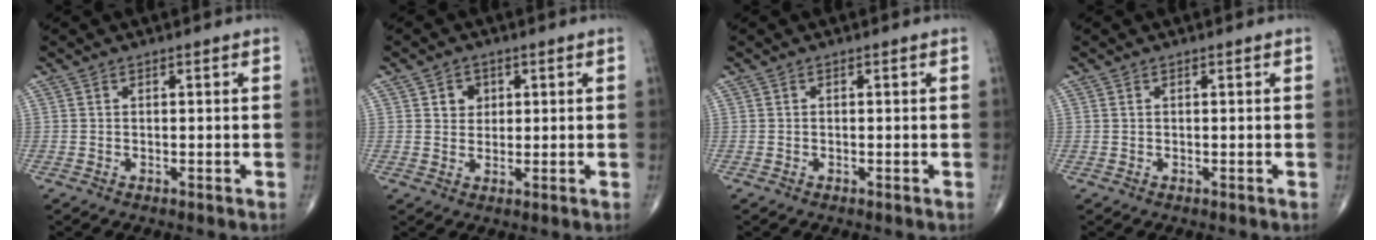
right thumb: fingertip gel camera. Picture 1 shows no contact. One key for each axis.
{"total": 3.4, "fx": 1.2, "fy": 2.8, "fz": 1.4, "tx": -0.003, "ty": -0.005, "tz": 0.018}
{"total": 0.0}
{"total": 0.0}